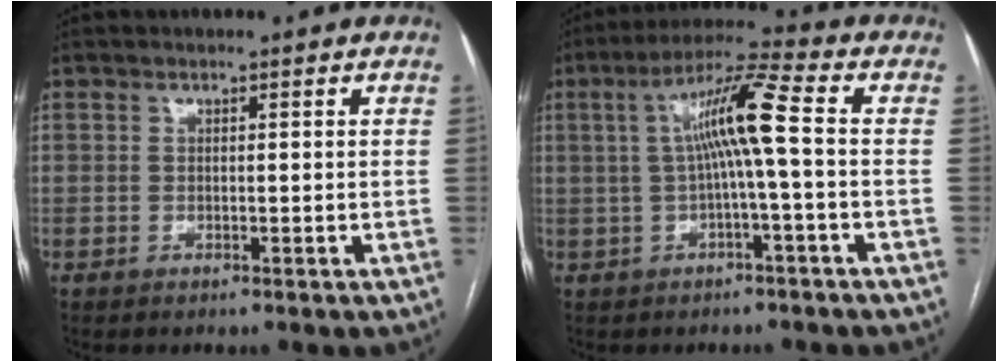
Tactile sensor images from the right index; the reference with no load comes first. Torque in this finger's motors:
{"motor_torque": [1.18, -0.01, 0.44, 0.14]}